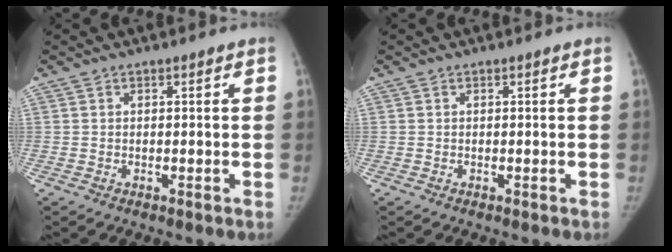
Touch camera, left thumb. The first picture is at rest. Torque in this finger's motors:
{"motor_torque": [0.00, 0.00, -0.05, -0.23, 0.01]}